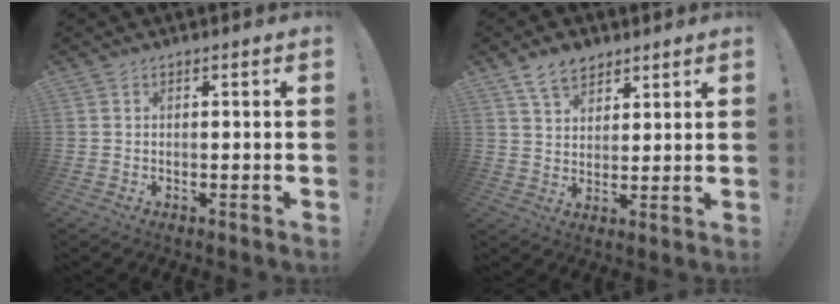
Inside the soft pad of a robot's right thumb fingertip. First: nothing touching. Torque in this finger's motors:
{"motor_torque": [-0.63, 0.76, 0.66, 0.43, 0.00]}